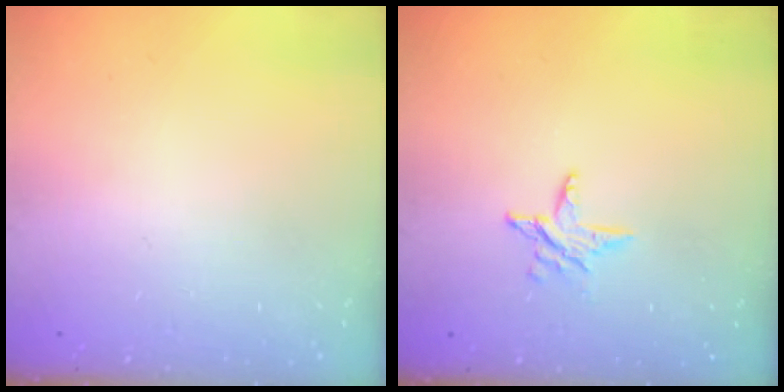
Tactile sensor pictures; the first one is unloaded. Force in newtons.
{"total": 4.8, "press": 4.7, "slide": 0.5}